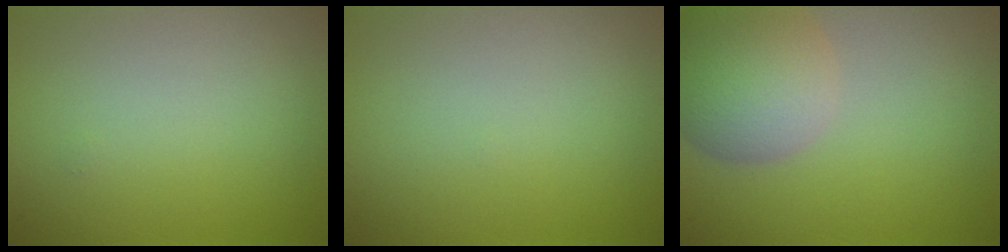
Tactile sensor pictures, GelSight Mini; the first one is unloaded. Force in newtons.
{"total": 0.0}
{"total": 7.6, "press": 7.5, "slide": 0.5}